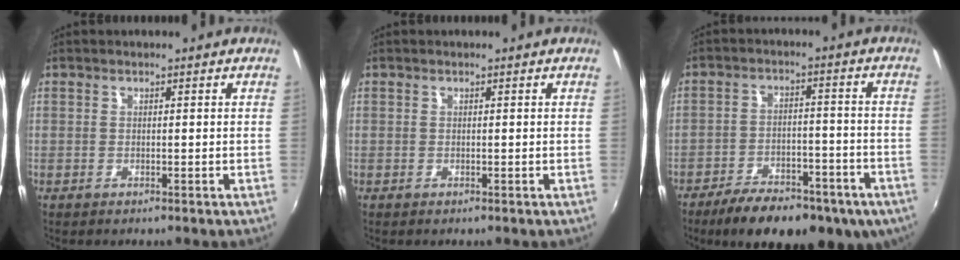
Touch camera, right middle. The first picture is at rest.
{"total": 0.0}
{"total": 19.2, "force": [-13.1, 7.9, 11.7], "torque": [-0.202, -0.030, -0.177]}